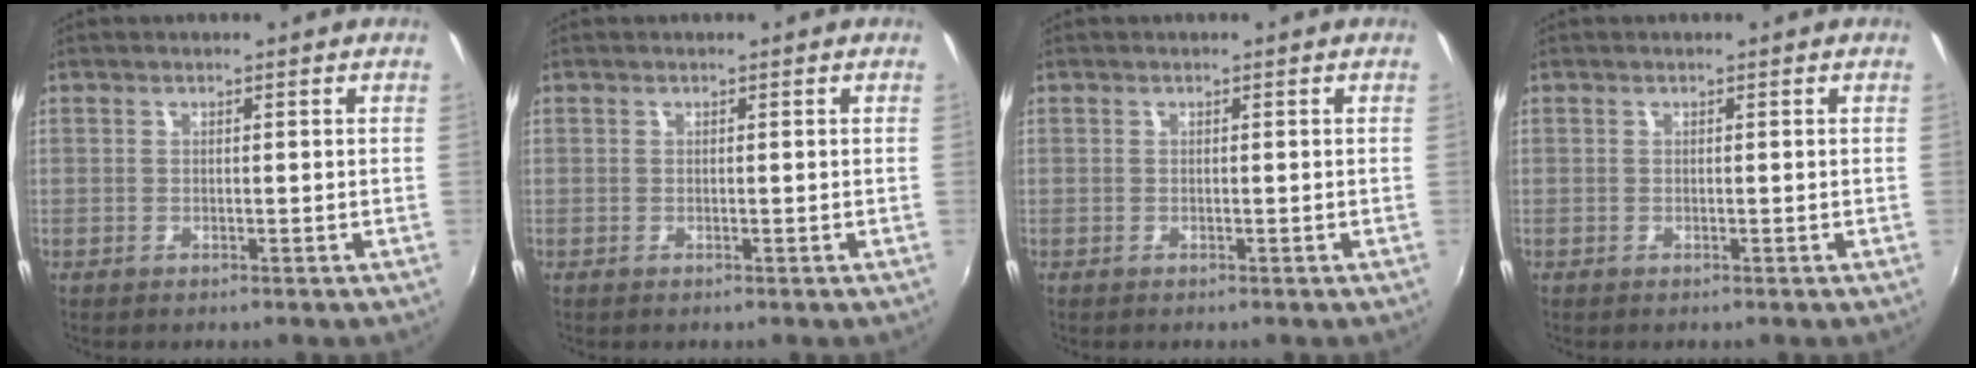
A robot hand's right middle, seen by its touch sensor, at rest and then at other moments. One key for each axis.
{"total": 0.0}
{"total": 0.0}
{"total": 0.0}